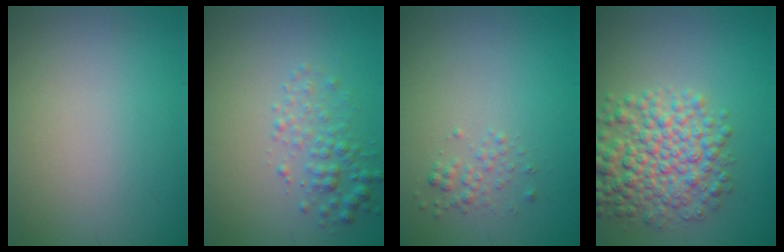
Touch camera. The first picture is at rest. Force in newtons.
{"total": 2.3, "press": 2.3, "slide": 0.1}
{"total": 1.2, "press": 1.2, "slide": 0.1}
{"total": 6.5, "press": 6.5, "slide": 0.1}